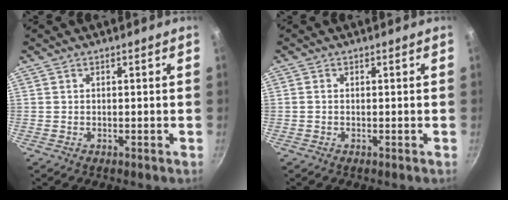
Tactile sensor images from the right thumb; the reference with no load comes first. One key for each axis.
{"total": 0.7, "fx": -0.1, "fy": 0.5, "fz": 0.4, "tx": -0.009, "ty": 0.003, "tz": -0.003}